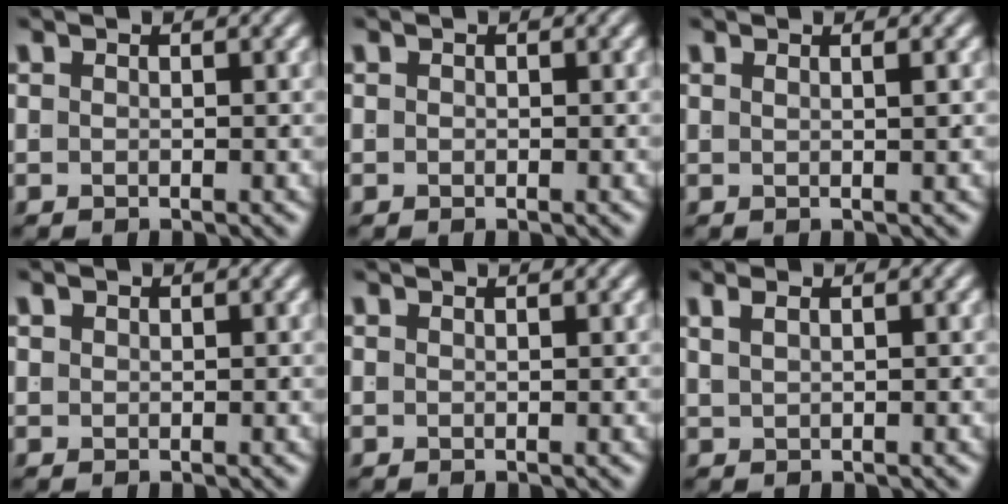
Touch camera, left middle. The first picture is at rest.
{"total": 0.0}
{"total": 1.6, "force": [0.3, -1.4, 0.7], "torque": [-0.002, -0.002, 0.010]}
{"total": 0.6, "force": [0.5, -0.3, 0.0], "torque": [0.006, -0.002, 0.017]}
{"total": 0.9, "force": [0.6, -0.6, -0.1], "torque": [0.011, 0.000, 0.011]}
{"total": 1.2, "force": [0.7, -0.8, 0.6], "torque": [0.000, 0.002, 0.022]}